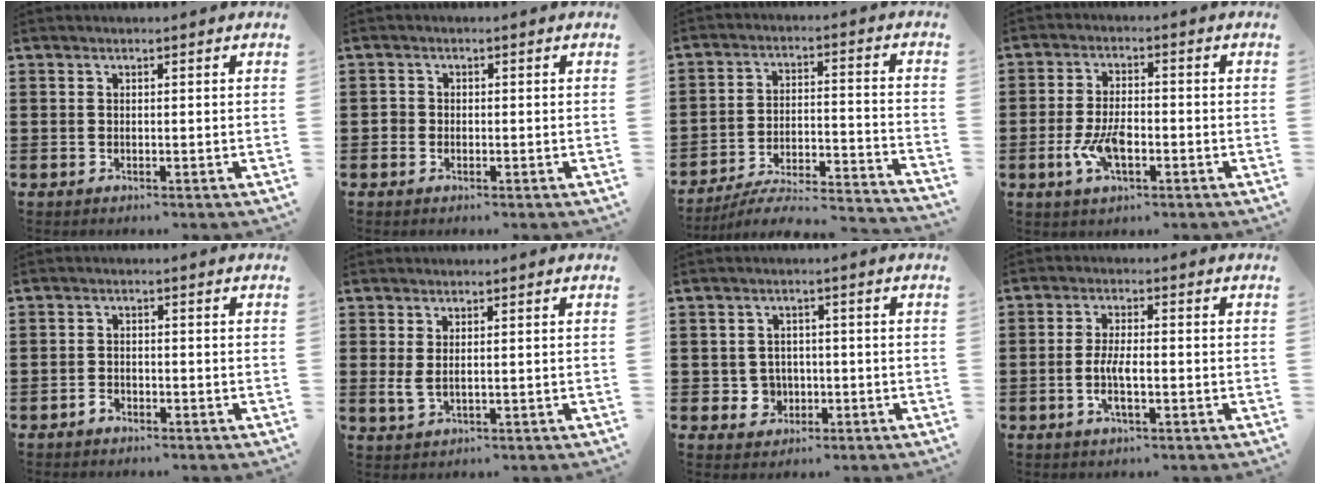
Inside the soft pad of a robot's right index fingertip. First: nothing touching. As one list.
[{"total": 1.1, "force": [-0.4, 1.0, 0.3], "torque": [-0.008, 0.004, -0.010]}, {"total": 5.1, "force": [-4.7, 0.5, 2.0], "torque": [-0.040, -0.013, -0.094]}, {"total": 6.1, "force": [-1.9, 2.8, 5.0], "torque": [-0.111, 0.001, -0.038]}, {"total": 1.4, "force": [-1.2, 0.5, 0.3], "torque": [-0.009, 0.000, -0.025]}, {"total": 2.1, "force": [0.7, 0.8, 1.9], "torque": [-0.054, -0.005, 0.008]}, {"total": 3.6, "force": [-0.7, 3.3, 1.2], "torque": [-0.033, 0.005, -0.014]}, {"total": 4.6, "force": [-1.2, 1.5, 4.2], "torque": [-0.093, -0.002, -0.027]}]